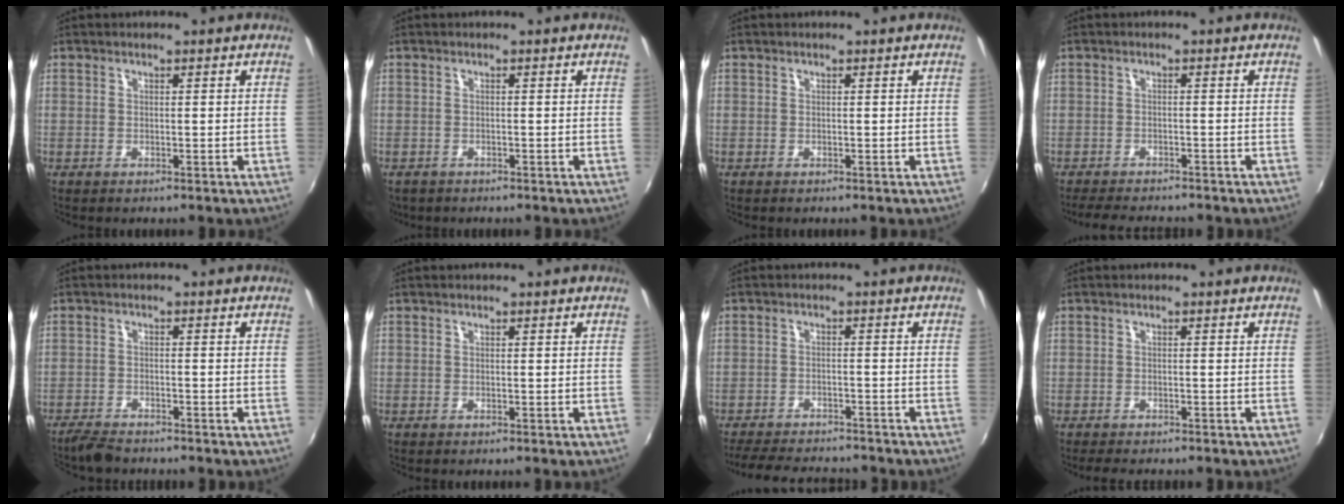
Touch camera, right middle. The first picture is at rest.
{"total": 2.6, "force": [-1.8, 1.7, 0.9], "torque": [-0.021, -0.010, -0.027]}
{"total": 0.0}
{"total": 7.0, "force": [-6.3, 1.5, 2.5], "torque": [-0.068, -0.012, -0.099]}
{"total": 4.2, "force": [-3.9, 0.8, 1.2], "torque": [-0.041, -0.015, -0.076]}
{"total": 0.0}
{"total": 11.8, "force": [-10.6, 3.1, 4.3], "torque": [-0.108, -0.009, -0.161]}
{"total": 3.6, "force": [-3.1, 1.0, 1.5], "torque": [-0.037, -0.015, -0.052]}